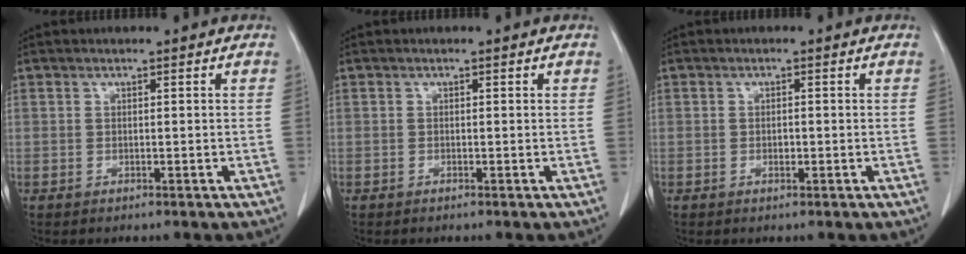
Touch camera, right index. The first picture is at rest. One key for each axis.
{"total": 0.0}
{"total": 1.0, "fx": -0.4, "fy": 0.5, "fz": 0.8, "tx": -0.016, "ty": 0.000, "tz": -0.006}